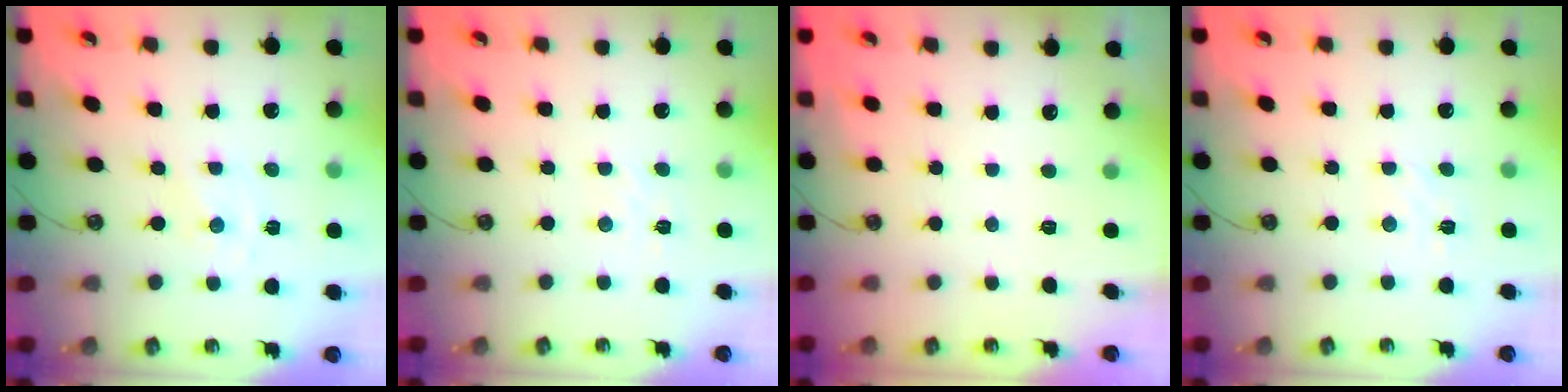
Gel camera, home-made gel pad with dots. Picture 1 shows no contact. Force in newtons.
{"total": 2.5, "press": 2.5, "slide": 0.4}
{"total": 0.0}
{"total": 3.2, "press": 3.2, "slide": 0.6}